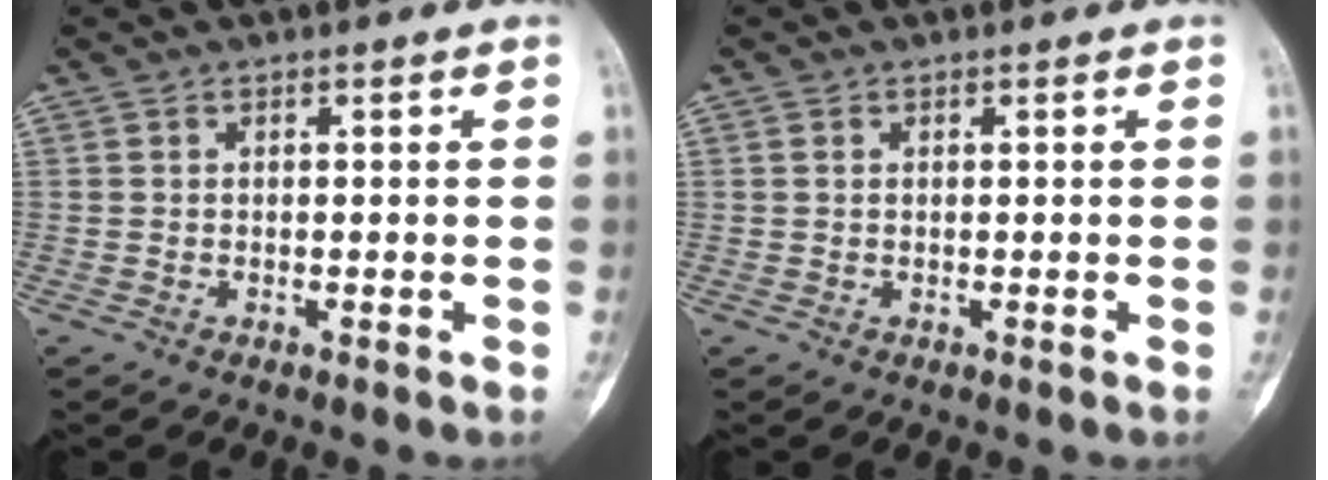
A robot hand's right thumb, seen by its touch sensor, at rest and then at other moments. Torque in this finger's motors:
{"motor_torque": [-0.26, 0.15, 0.28, 0.12, -0.06]}